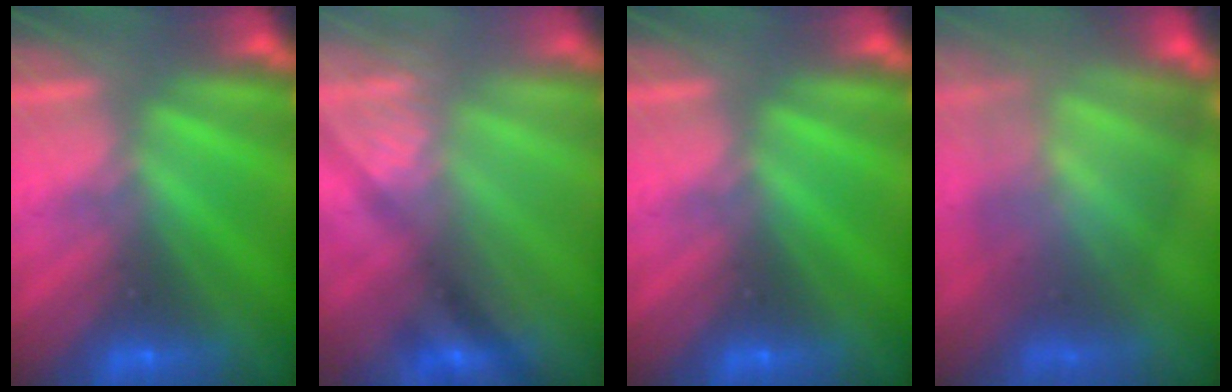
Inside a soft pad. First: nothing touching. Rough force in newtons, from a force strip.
{"total": 2.7}
{"total": 0.0}
{"total": 6.6}